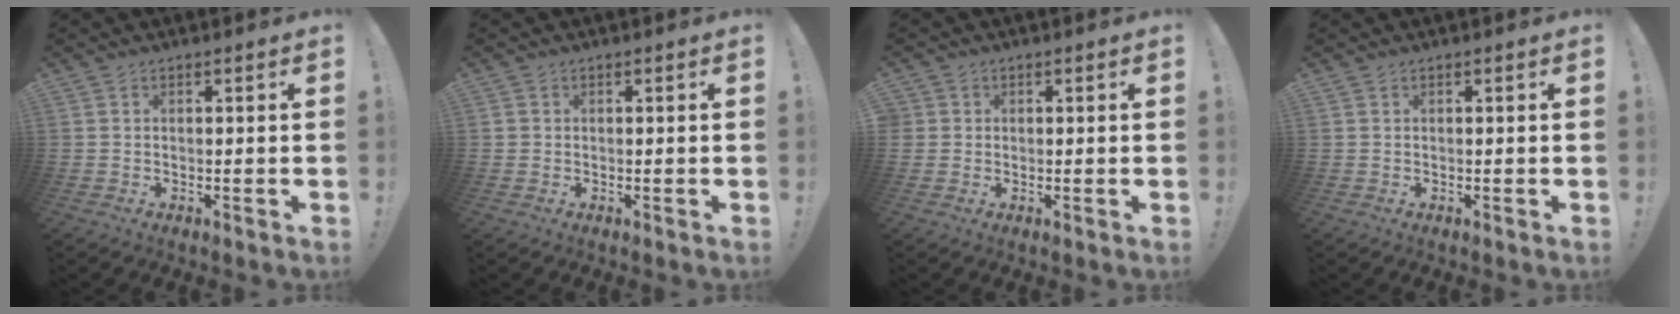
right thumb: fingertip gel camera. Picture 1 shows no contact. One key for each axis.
{"total": 0.8, "fx": 0.2, "fy": 0.8, "fz": 0.2, "tx": -0.005, "ty": 0.003, "tz": 0.003}
{"total": 1.2, "fx": 0.4, "fy": 1.1, "fz": 0.3, "tx": -0.010, "ty": 0.004, "tz": 0.008}
{"total": 0.0}